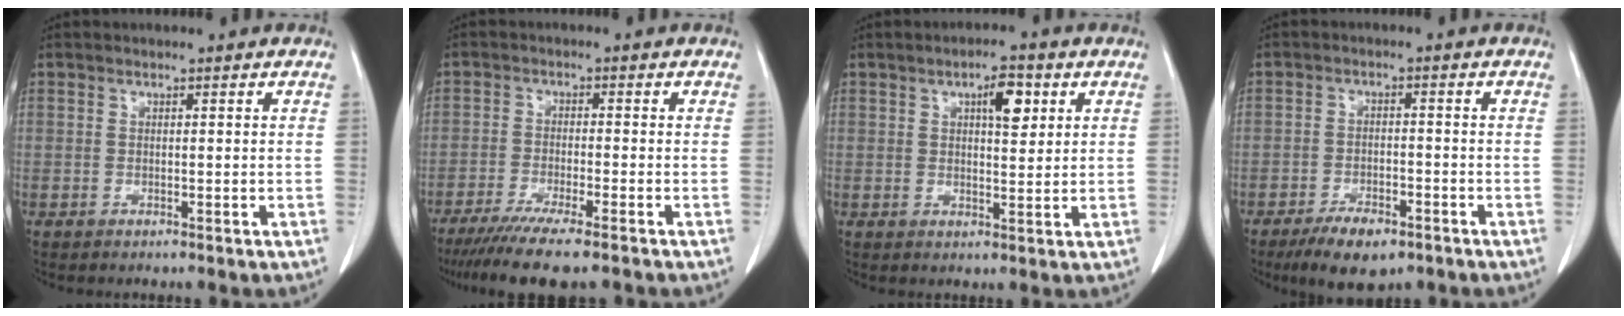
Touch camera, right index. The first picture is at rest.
{"total": 9.9, "force": [-7.8, 0.1, 6.2], "torque": [-0.091, -0.025, -0.124]}
{"total": 5.0, "force": [2.1, 1.6, 4.3], "torque": [-0.070, 0.004, 0.032]}
{"total": 6.8, "force": [-4.7, 2.6, 4.2], "torque": [-0.072, -0.006, -0.074]}